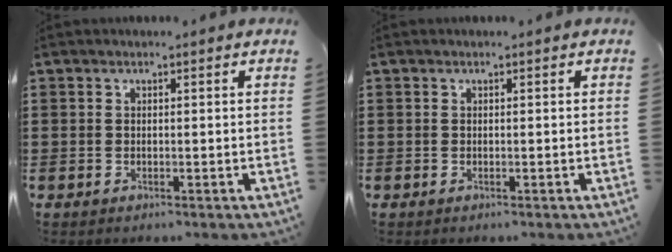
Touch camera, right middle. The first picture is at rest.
{"total": 0.0}